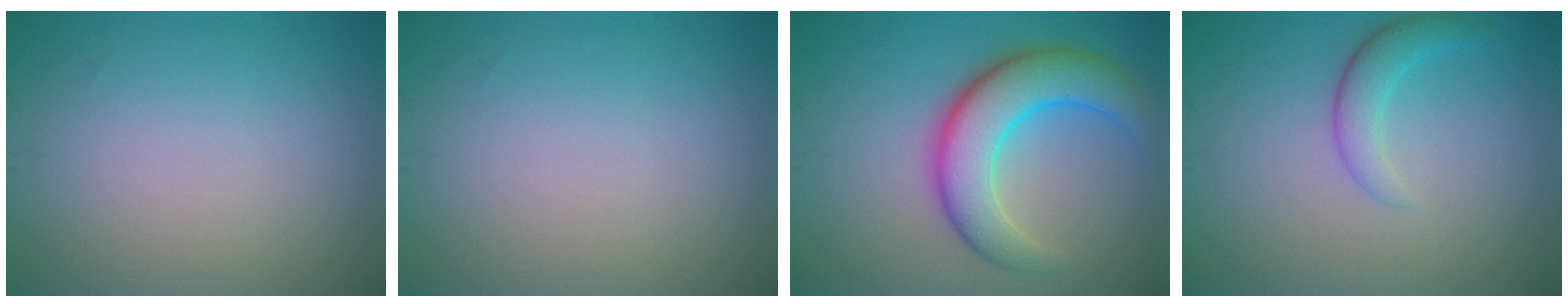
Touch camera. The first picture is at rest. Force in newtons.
{"total": 0.0}
{"total": 7.2, "press": 7.2, "slide": 0.1}
{"total": 2.4, "press": 2.4, "slide": 0.1}